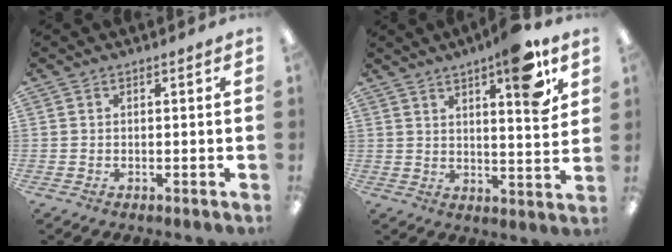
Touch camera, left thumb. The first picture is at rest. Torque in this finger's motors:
{"motor_torque": [1.90, 1.95, 1.31, -0.73, 0.10]}